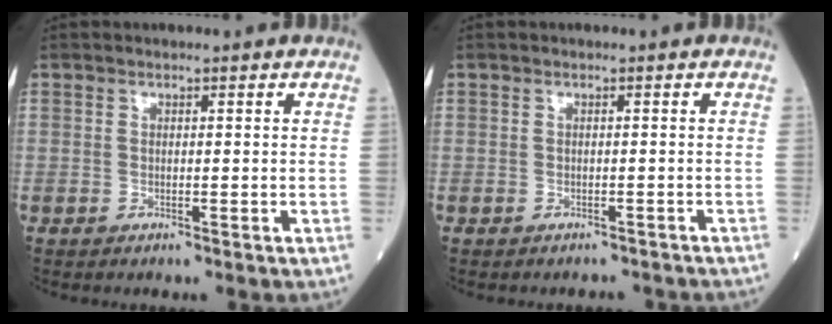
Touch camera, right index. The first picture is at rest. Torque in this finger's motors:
{"motor_torque": [-0.11, -0.09, -0.54, -0.13]}